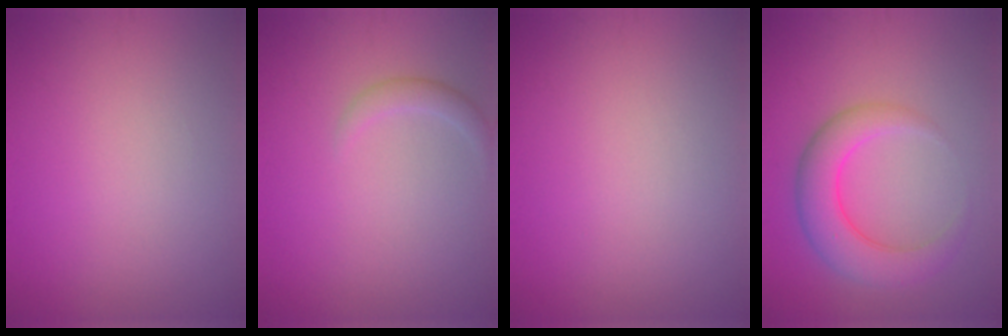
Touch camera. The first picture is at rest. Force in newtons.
{"total": 1.3, "press": 1.3, "slide": 0.0}
{"total": 0.0}
{"total": 4.7, "press": 4.7, "slide": 0.1}